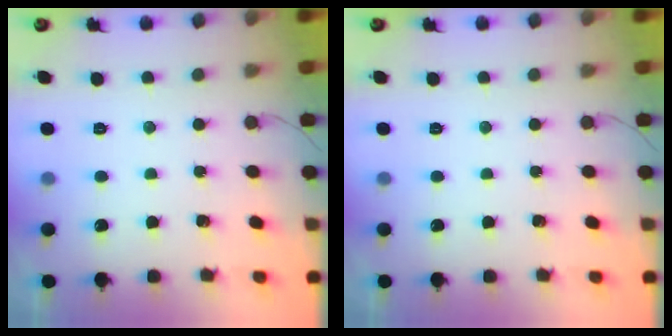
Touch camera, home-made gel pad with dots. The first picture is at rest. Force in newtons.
{"total": 0.0}